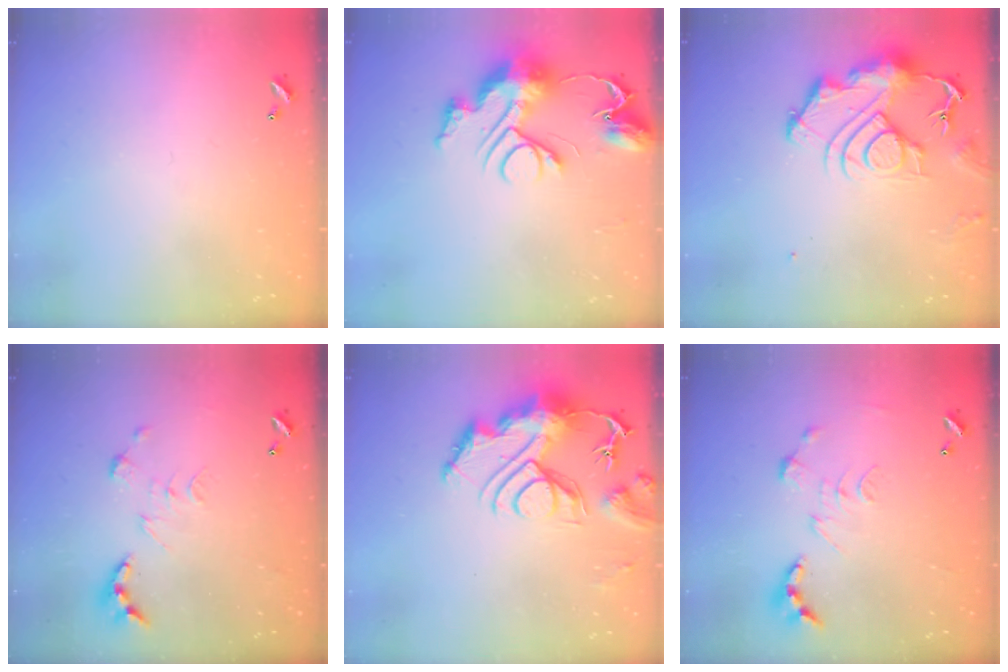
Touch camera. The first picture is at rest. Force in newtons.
{"total": 12.5, "press": 12.4, "slide": 1.2}
{"total": 12.2, "press": 12.1, "slide": 1.4}
{"total": 0.0}
{"total": 14.1, "press": 14.1, "slide": 1.4}
{"total": 0.0}